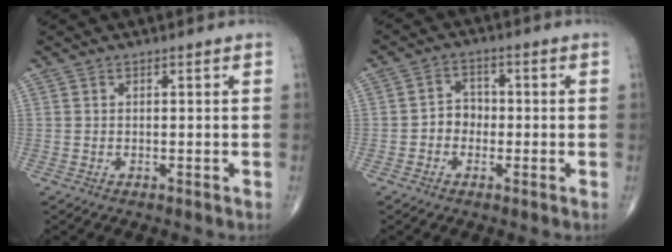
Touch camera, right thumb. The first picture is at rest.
{"total": 4.0, "force": [-1.0, 3.3, 1.9], "torque": [-0.007, 0.019, -0.027]}